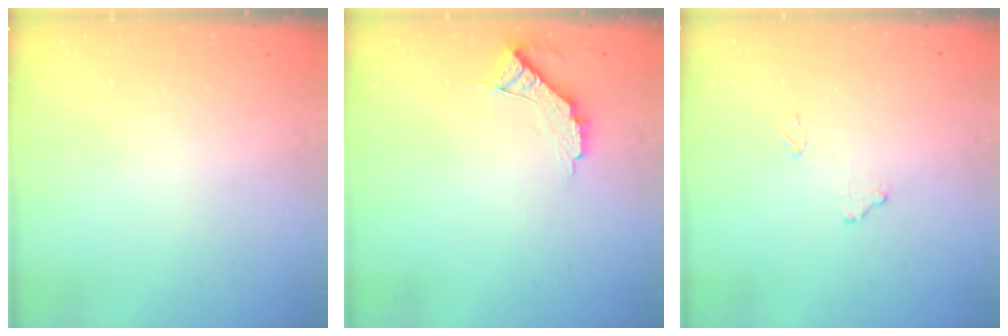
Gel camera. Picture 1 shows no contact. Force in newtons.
{"total": 7.3, "press": 7.3, "slide": 0.4}
{"total": 7.9, "press": 7.8, "slide": 0.7}